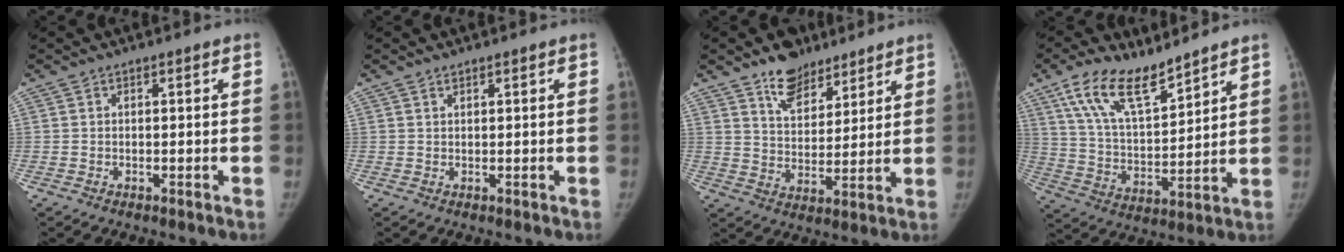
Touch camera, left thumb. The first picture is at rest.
{"total": 0.8, "force": [0.7, 0.3, 0.2], "torque": [-0.004, -0.006, 0.013]}
{"total": 10.5, "force": [7.7, 5.6, 4.5], "torque": [-0.043, -0.051, 0.134]}
{"total": 14.6, "force": [10.4, 5.4, 8.7], "torque": [-0.138, -0.053, 0.205]}